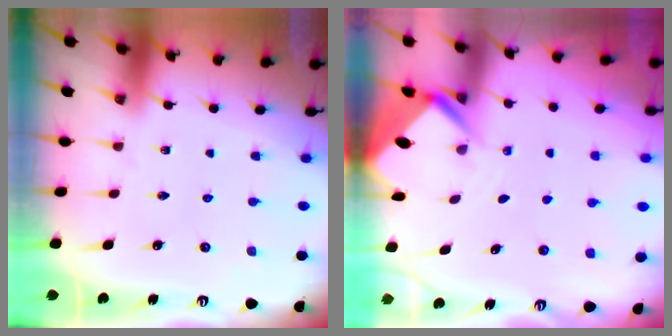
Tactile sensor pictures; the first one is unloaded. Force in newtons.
{"total": 3.4, "press": 3.4, "slide": 0.2}